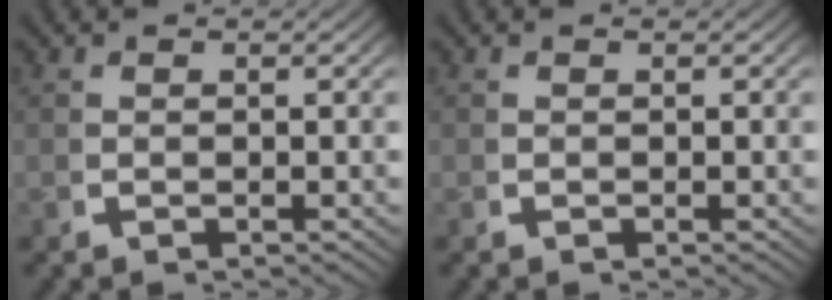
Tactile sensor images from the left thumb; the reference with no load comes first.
{"total": 0.0}